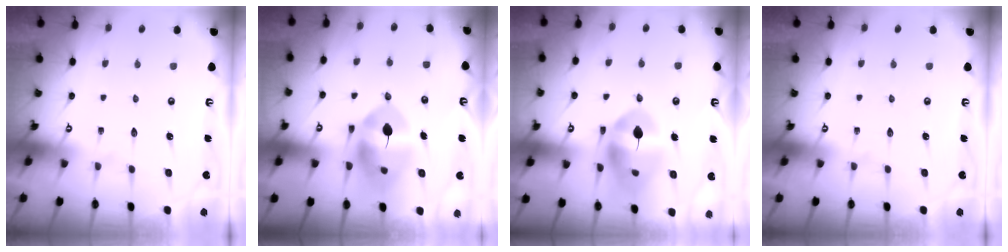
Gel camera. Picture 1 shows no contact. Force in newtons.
{"total": 13.1, "press": 12.9, "slide": 2.1}
{"total": 14.0, "press": 13.9, "slide": 1.7}
{"total": 0.0}